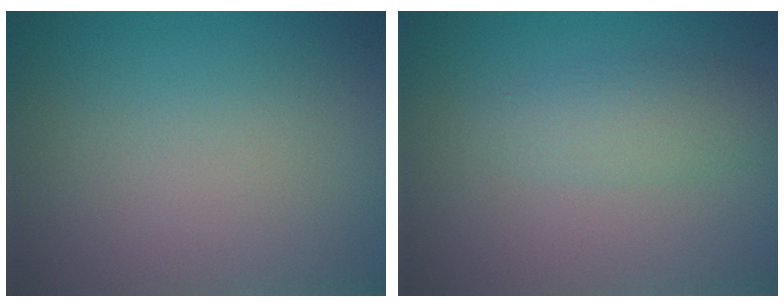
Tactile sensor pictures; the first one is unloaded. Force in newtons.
{"total": 2.3, "press": 2.3, "slide": 0.2}